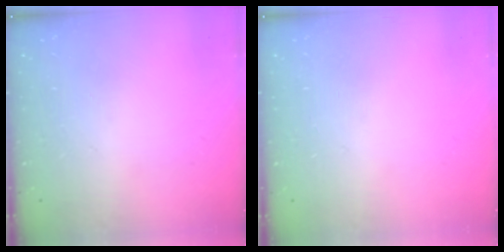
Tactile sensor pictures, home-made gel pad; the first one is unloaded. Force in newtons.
{"total": 0.0}